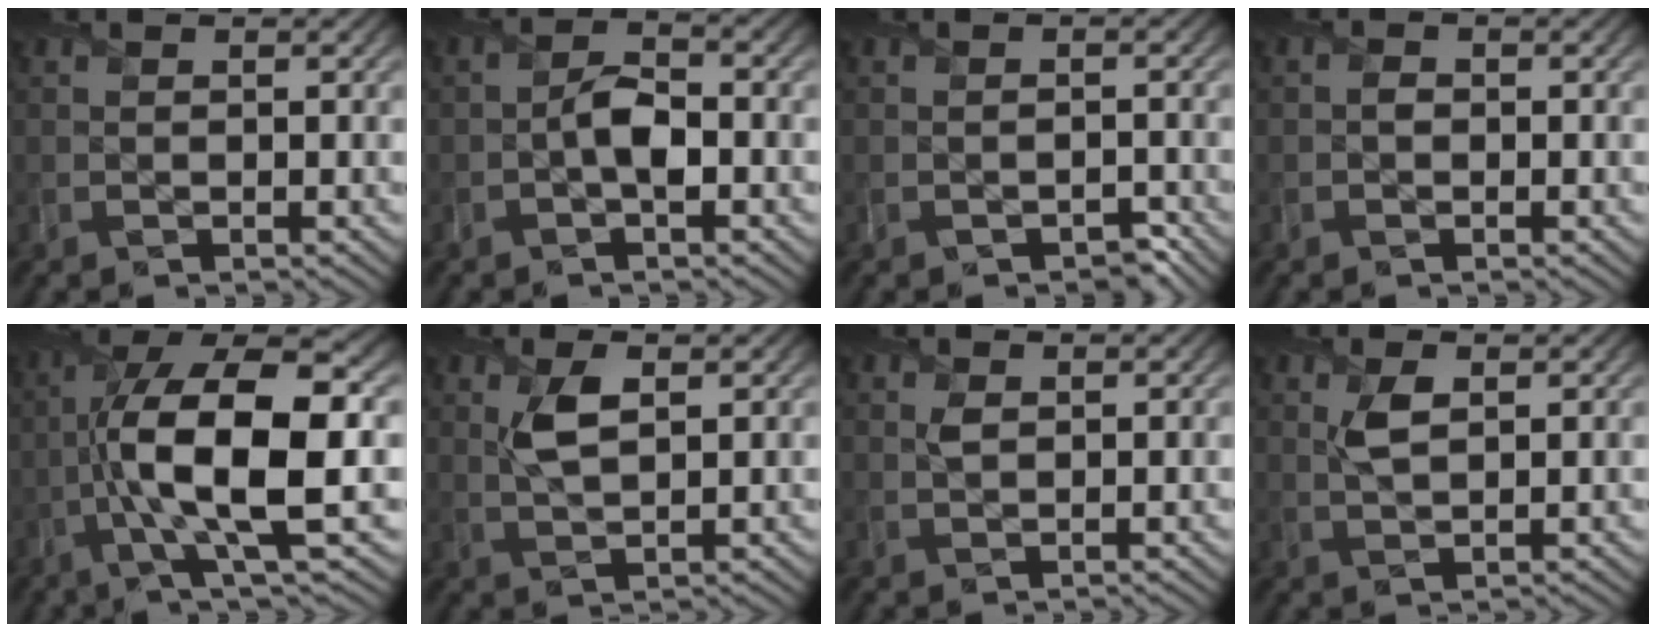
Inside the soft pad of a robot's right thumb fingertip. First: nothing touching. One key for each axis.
{"total": 3.4, "fx": -1.1, "fy": 1.5, "fz": 2.8, "tx": -0.047, "ty": 0.005, "tz": -0.027}
{"total": 1.7, "fx": -1.3, "fy": 0.9, "fz": 0.6, "tx": -0.007, "ty": -0.003, "tz": -0.020}
{"total": 0.8, "fx": -0.3, "fy": 0.7, "fz": 0.2, "tx": -0.001, "ty": -0.002, "tz": -0.007}
{"total": 14.0, "fx": -2.0, "fy": 4.2, "fz": 13.2, "tx": -0.247, "ty": 0.003, "tz": -0.033}
{"total": 3.9, "fx": 1.3, "fy": 1.7, "fz": 3.3, "tx": -0.073, "ty": 0.000, "tz": 0.028}
{"total": 1.0, "fx": 0.4, "fy": 0.6, "fz": 0.7, "tx": -0.019, "ty": -0.003, "tz": 0.009}
{"total": 2.7, "fx": 1.0, "fy": 1.3, "fz": 2.2, "tx": -0.050, "ty": -0.002, "tz": 0.021}